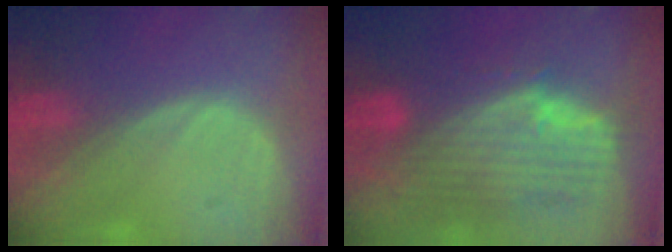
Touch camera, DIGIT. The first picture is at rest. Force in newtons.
{"total": 11.1, "press": 9.5, "slide": 5.7}